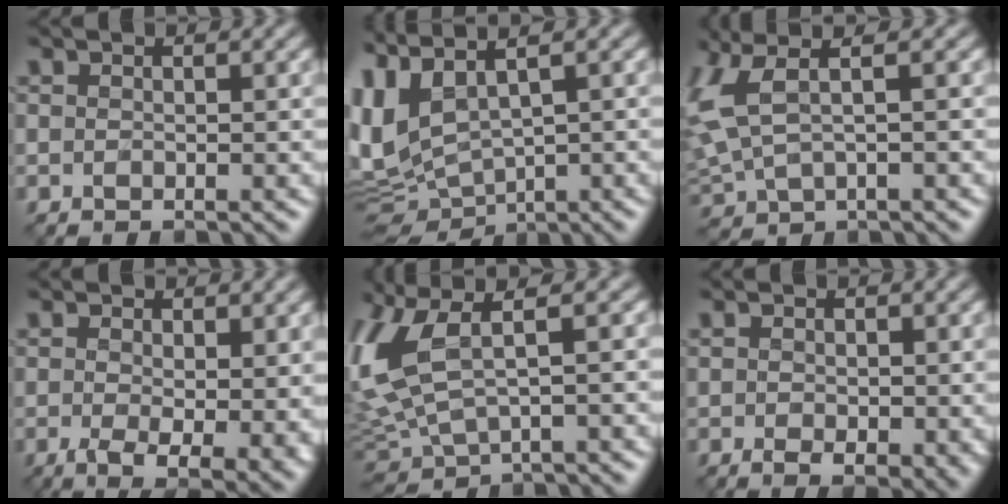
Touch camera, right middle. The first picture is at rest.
{"total": 7.1, "force": [0.7, 3.5, 6.2], "torque": [-0.155, -0.006, 0.026]}
{"total": 4.4, "force": [1.2, 1.9, 3.8], "torque": [-0.114, 0.009, 0.027]}
{"total": 6.6, "force": [-0.4, 2.5, 6.1], "torque": [-0.093, -0.018, 0.005]}
{"total": 7.7, "force": [1.7, 3.5, 6.7], "torque": [-0.177, 0.005, 0.034]}
{"total": 2.6, "force": [-0.1, 1.1, 2.4], "torque": [-0.038, -0.005, 0.006]}